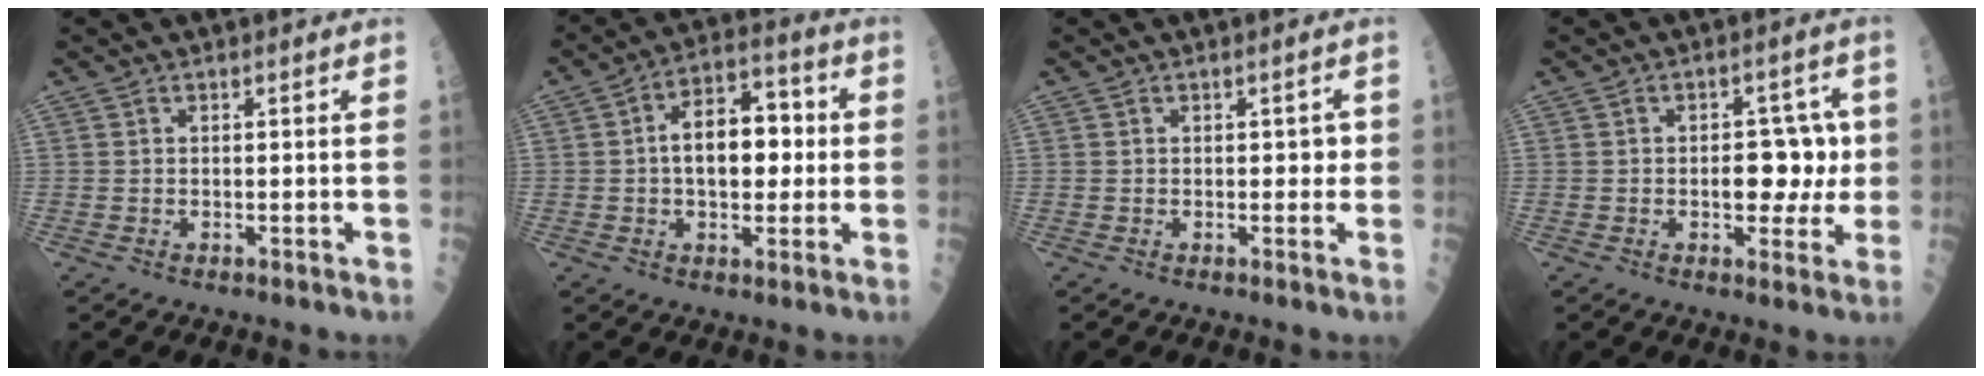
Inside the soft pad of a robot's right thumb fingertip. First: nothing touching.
{"total": 12.7, "force": [0.6, 7.4, 10.3], "torque": [-0.129, 0.027, 0.003]}
{"total": 2.2, "force": [0.0, 1.5, 1.6], "torque": [0.002, 0.004, -0.004]}
{"total": 8.3, "force": [-0.2, 5.1, 6.6], "torque": [-0.040, 0.017, -0.003]}